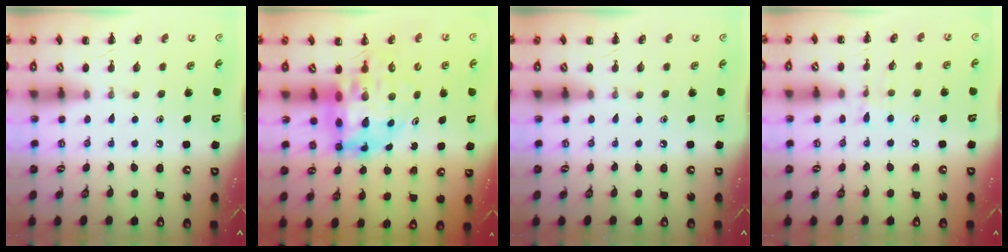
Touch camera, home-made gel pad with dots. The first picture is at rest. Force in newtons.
{"total": 13.8, "press": 13.2, "slide": 4.1}
{"total": 0.0}
{"total": 6.5, "press": 6.2, "slide": 2.2}